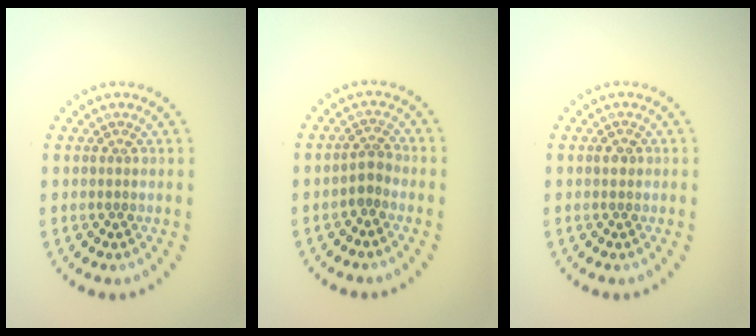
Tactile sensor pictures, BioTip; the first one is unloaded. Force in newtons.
{"total": 1.7, "press": 1.3, "slide": 1.0}
{"total": 0.7, "press": 0.6, "slide": 0.4}